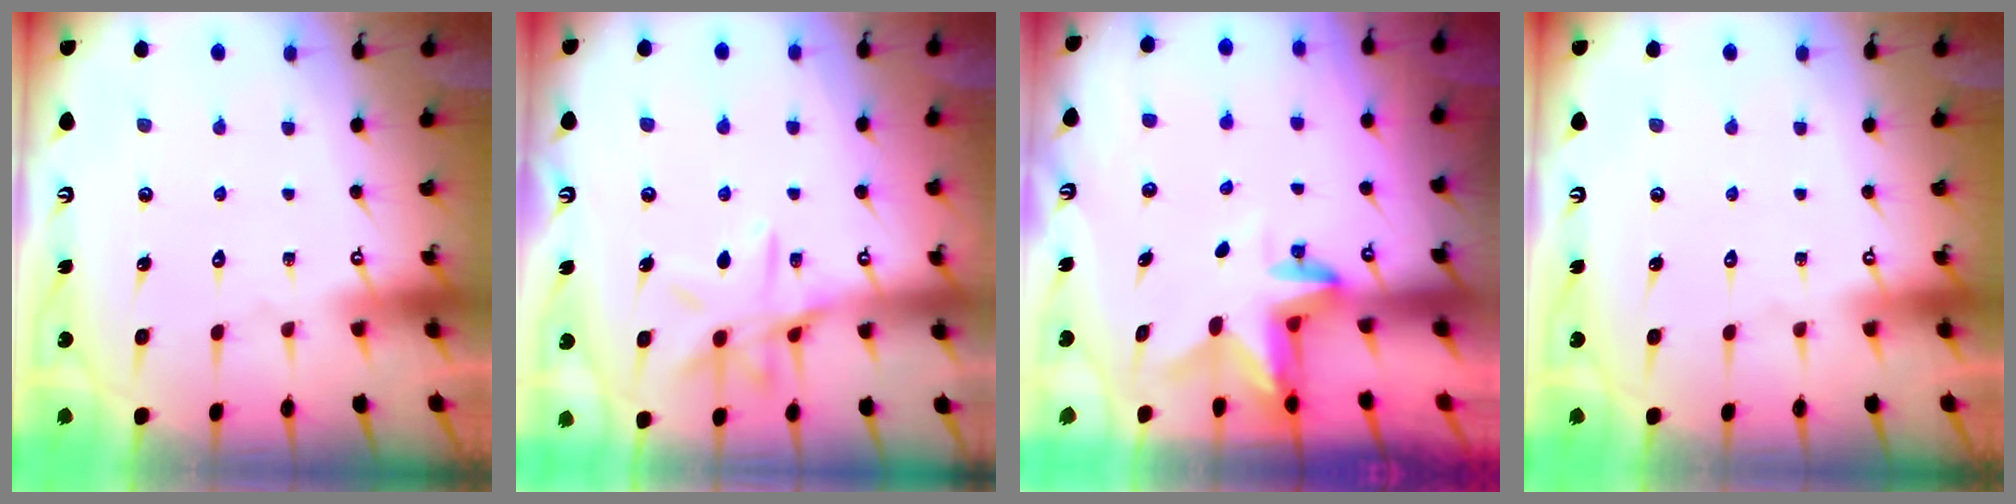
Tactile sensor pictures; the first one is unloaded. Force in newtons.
{"total": 12.2, "press": 12.2, "slide": 0.8}
{"total": 3.0, "press": 3.0, "slide": 0.3}
{"total": 0.0}